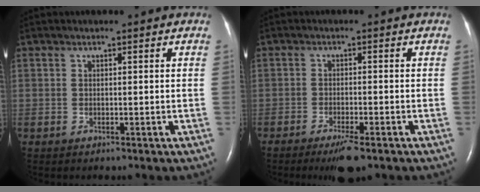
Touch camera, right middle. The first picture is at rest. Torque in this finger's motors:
{"motor_torque": [-0.11, 0.16, 0.06, 0.06]}